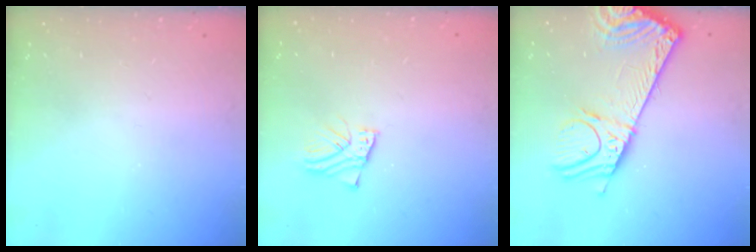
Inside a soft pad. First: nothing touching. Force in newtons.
{"total": 2.5, "press": 2.5, "slide": 0.2}
{"total": 14.0, "press": 13.6, "slide": 3.2}